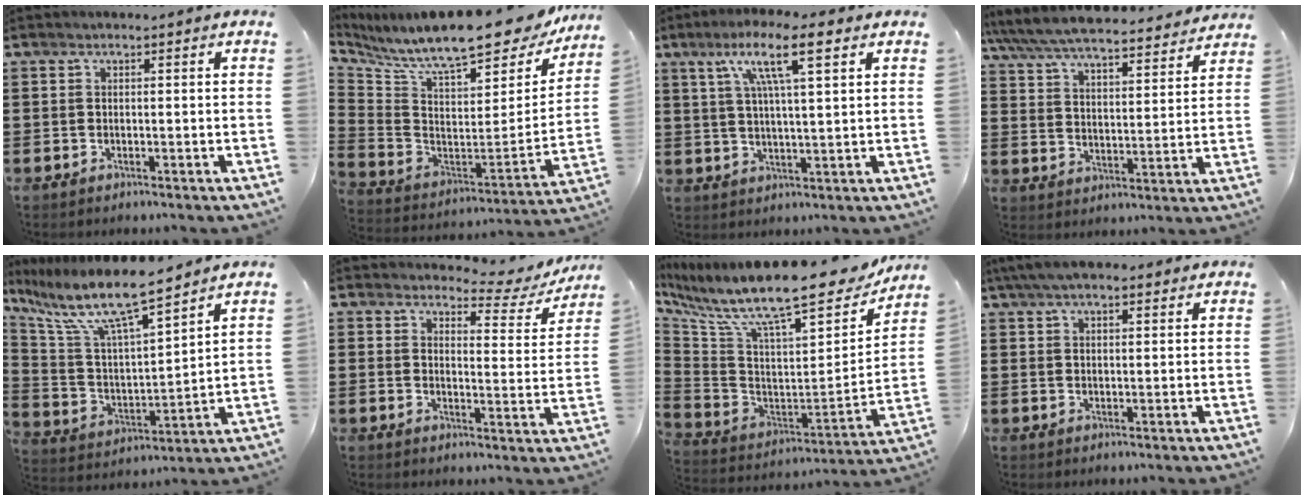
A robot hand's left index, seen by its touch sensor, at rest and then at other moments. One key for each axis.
{"total": 13.0, "fx": 10.9, "fy": 2.0, "fz": 6.7, "tx": -0.141, "ty": -0.083, "tz": 0.180}
{"total": 9.7, "fx": 5.0, "fy": 1.4, "fz": 8.1, "tx": -0.162, "ty": 0.005, "tz": 0.083}
{"total": 6.7, "fx": 6.4, "fy": 0.5, "fz": 1.9, "tx": -0.065, "ty": -0.041, "tz": 0.109}
{"total": 10.7, "fx": 8.4, "fy": 1.2, "fz": 6.6, "tx": -0.160, "ty": -0.053, "tz": 0.139}
{"total": 4.0, "fx": 3.5, "fy": 1.0, "fz": 1.6, "tx": -0.035, "ty": -0.025, "tz": 0.054}
{"total": 14.2, "fx": 10.5, "fy": 2.6, "fz": 9.2, "tx": -0.190, "ty": -0.075, "tz": 0.171}
{"total": 4.9, "fx": 3.8, "fy": 1.4, "fz": 2.7, "tx": -0.062, "ty": 0.003, "tz": 0.069}